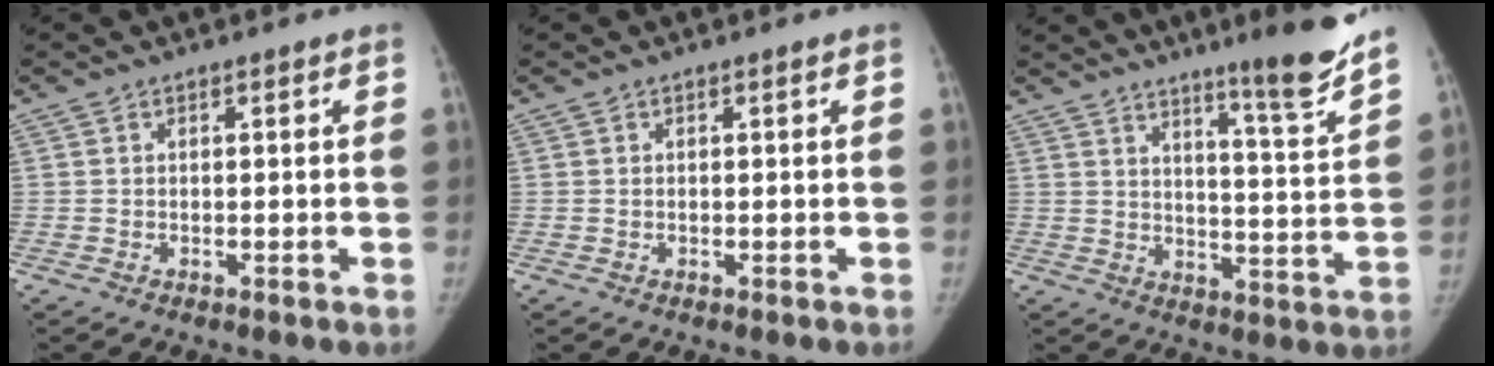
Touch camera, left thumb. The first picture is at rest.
{"total": 0.0}
{"total": 12.3, "force": [9.5, 0.1, 7.8], "torque": [-0.100, -0.071, 0.138]}